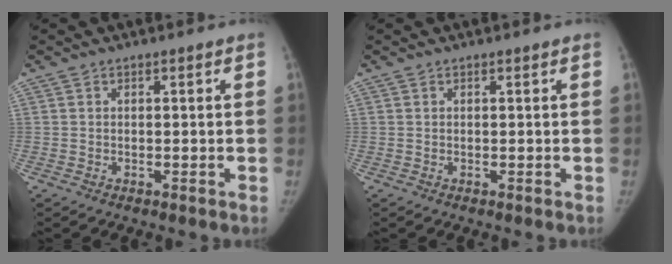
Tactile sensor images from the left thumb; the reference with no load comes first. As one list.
[{"total": 0.0}]